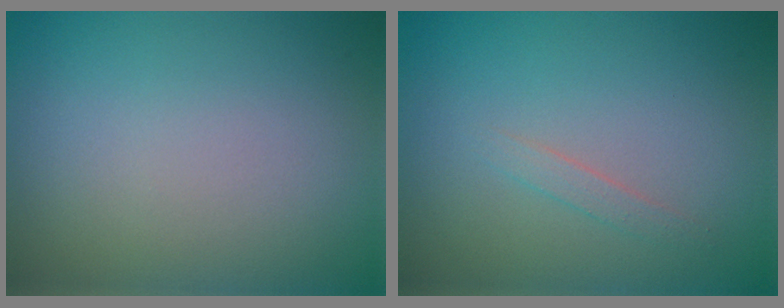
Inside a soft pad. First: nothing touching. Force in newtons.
{"total": 0.9, "press": 0.9, "slide": 0.1}